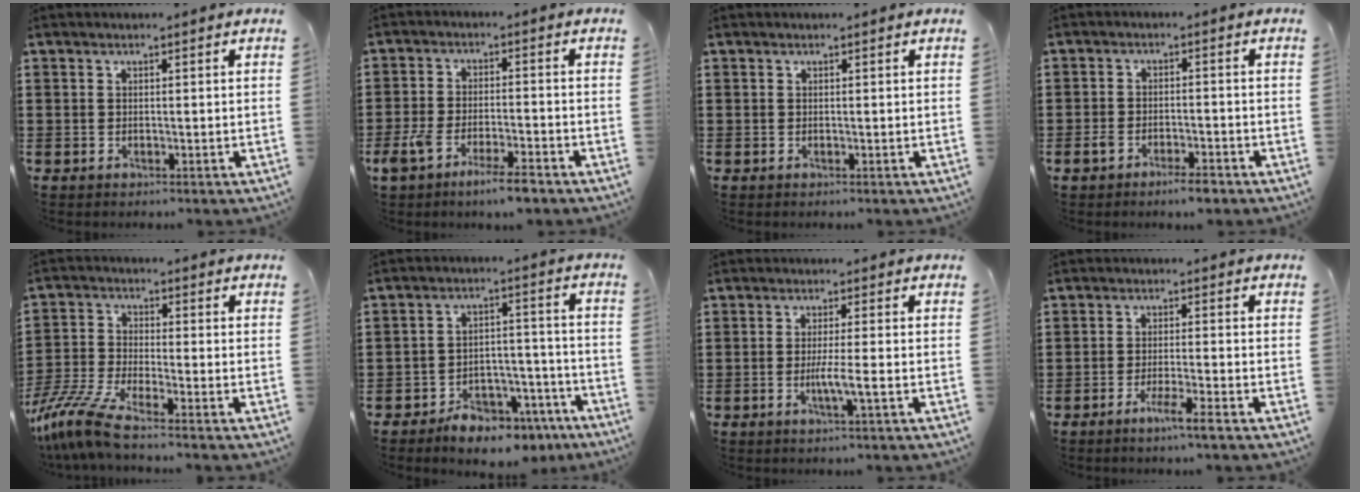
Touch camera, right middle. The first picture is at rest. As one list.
[{"total": 6.4, "force": [-4.5, 1.0, 4.4], "torque": [-0.097, -0.009, -0.086]}, {"total": 0.0}, {"total": 3.6, "force": [-2.9, 1.1, 2.0], "torque": [-0.040, 0.007, -0.057]}, {"total": 7.4, "force": [-6.1, 0.7, 4.2], "torque": [-0.112, -0.015, -0.125]}, {"total": 6.0, "force": [-5.5, 1.9, 1.4], "torque": [-0.020, 0.022, -0.104]}, {"total": 3.7, "force": [-1.0, -0.1, 3.6], "torque": [-0.061, -0.004, -0.021]}, {"total": 4.0, "force": [-2.6, -0.2, 3.0], "torque": [-0.046, -0.006, -0.043]}]